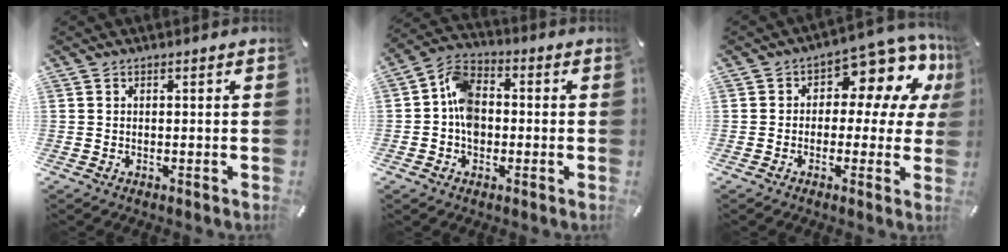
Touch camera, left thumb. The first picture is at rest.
{"total": 8.7, "force": [-1.1, 6.7, 5.4], "torque": [-0.118, 0.022, -0.017]}
{"total": 10.3, "force": [5.2, 5.8, 6.7], "torque": [-0.090, -0.044, 0.089]}